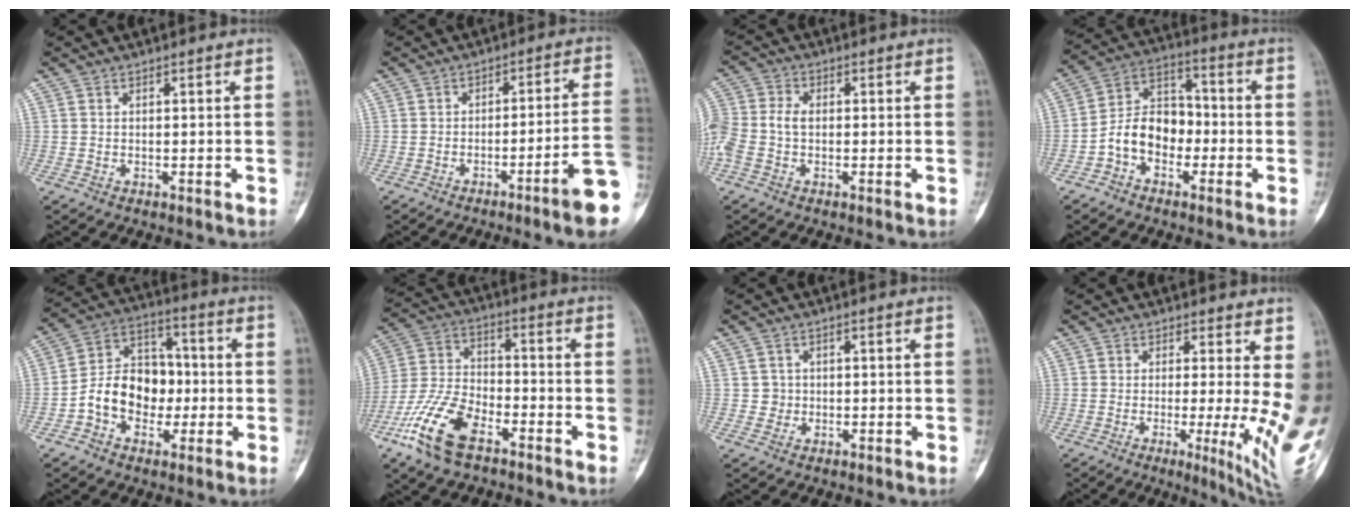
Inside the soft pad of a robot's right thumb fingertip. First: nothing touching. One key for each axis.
{"total": 10.6, "fx": -4.7, "fy": -0.1, "fz": 9.5, "tx": -0.125, "ty": 0.028, "tz": -0.070}
{"total": 8.4, "fx": -1.3, "fy": 5.4, "fz": 6.3, "tx": -0.167, "ty": 0.017, "tz": -0.028}
{"total": 10.5, "fx": -3.3, "fy": 7.6, "fz": 6.5, "tx": -0.093, "ty": 0.045, "tz": -0.071}
{"total": 13.1, "fx": -2.5, "fy": 9.9, "fz": 8.1, "tx": -0.102, "ty": 0.044, "tz": -0.051}
{"total": 14.2, "fx": -8.2, "fy": 6.7, "fz": 9.5, "tx": -0.200, "ty": 0.034, "tz": -0.165}
{"total": 1.9, "fx": -0.2, "fy": 1.9, "fz": 0.0, "tx": 0.015, "ty": 0.008, "tz": -0.006}
{"total": 10.2, "fx": 0.1, "fy": 1.7, "fz": 10.1, "tx": -0.122, "ty": -0.017, "tz": 0.004}